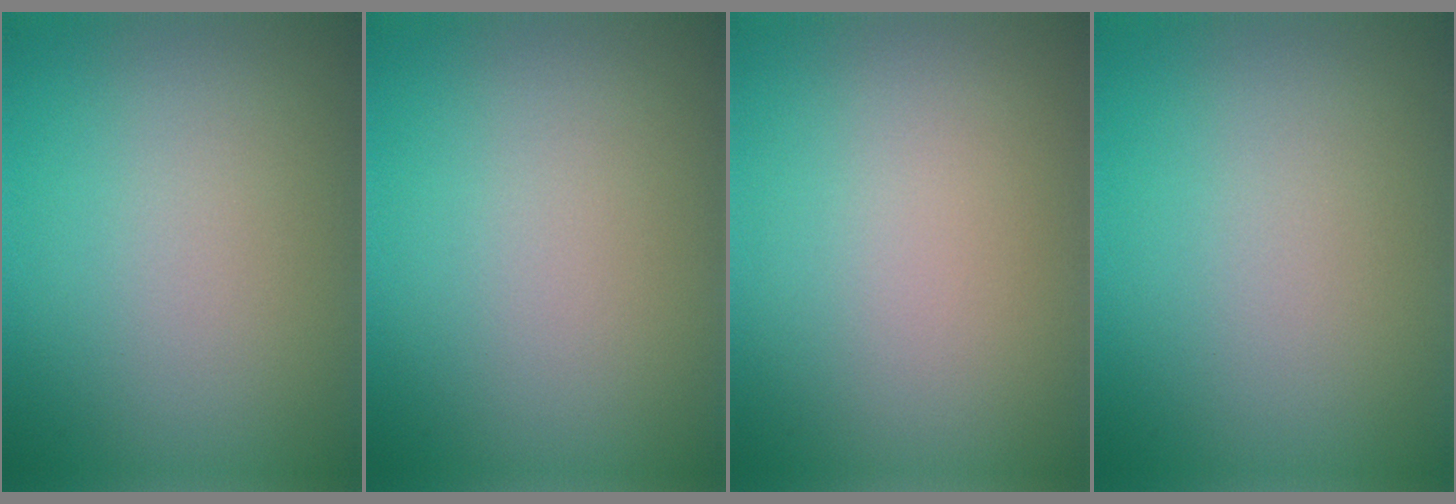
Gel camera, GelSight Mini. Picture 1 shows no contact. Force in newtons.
{"total": 0.0}
{"total": 0.0}
{"total": 0.0}